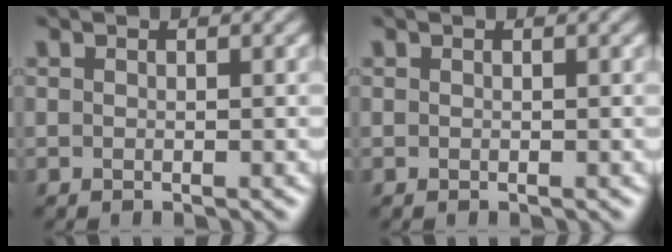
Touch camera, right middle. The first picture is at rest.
{"total": 0.0}